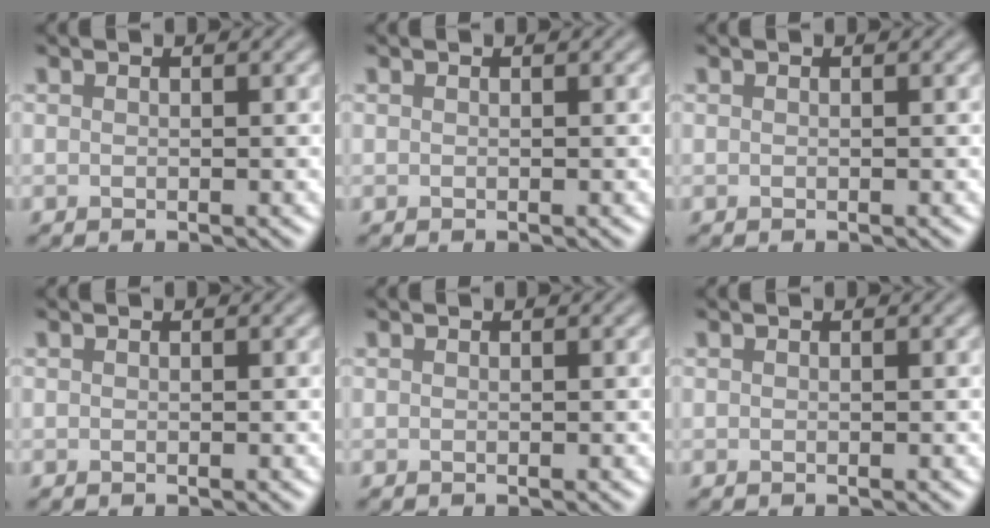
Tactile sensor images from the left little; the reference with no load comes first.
{"total": 0.0}
{"total": 0.0}
{"total": 0.0}
{"total": 0.0}
{"total": 0.0}